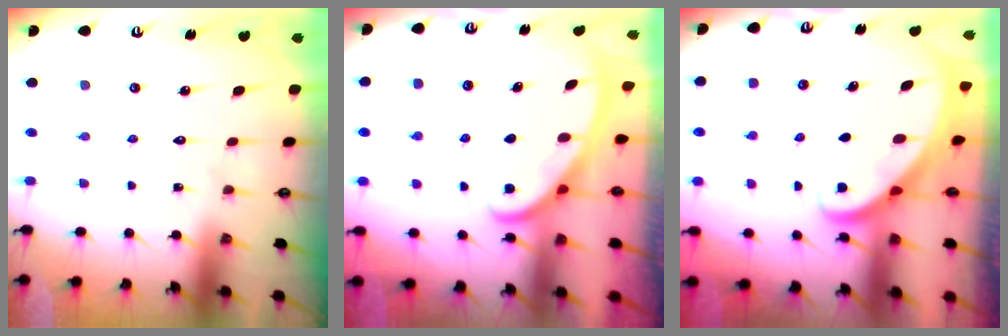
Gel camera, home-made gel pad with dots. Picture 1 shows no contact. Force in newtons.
{"total": 2.8, "press": 2.8, "slide": 0.4}
{"total": 2.6, "press": 2.6, "slide": 0.3}